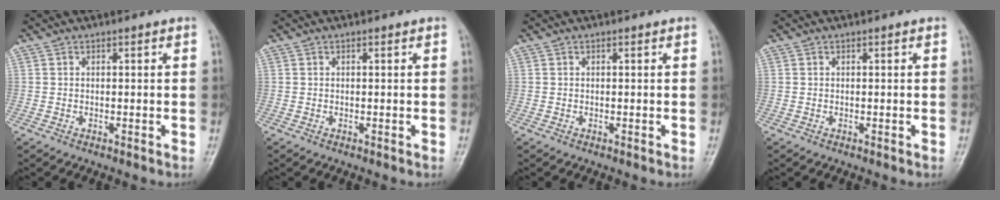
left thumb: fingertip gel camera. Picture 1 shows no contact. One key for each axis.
{"total": 0.0}
{"total": 0.0}
{"total": 0.0}